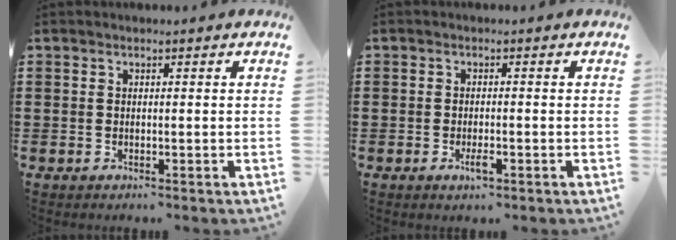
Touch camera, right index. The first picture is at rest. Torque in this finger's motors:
{"motor_torque": [0.06, 0.08, 0.03, 0.01]}